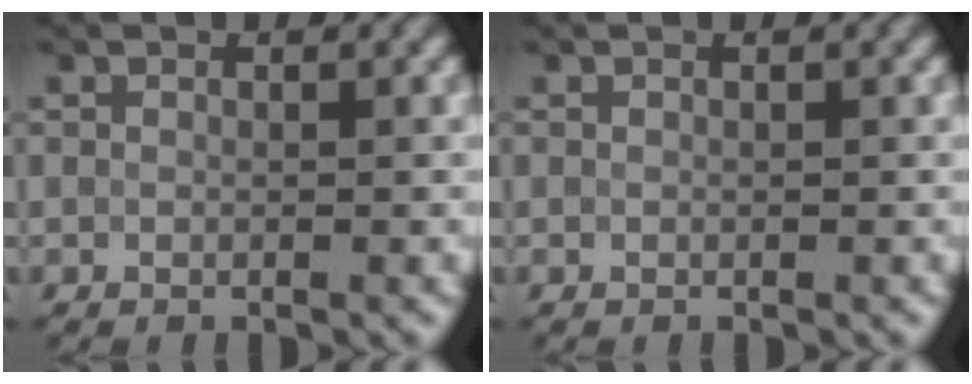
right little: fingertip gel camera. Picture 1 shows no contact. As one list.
[{"total": 0.0}]